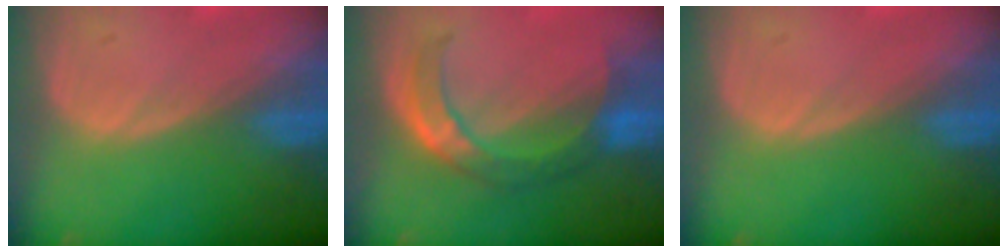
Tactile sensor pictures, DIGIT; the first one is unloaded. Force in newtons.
{"total": 6.8, "press": 6.6, "slide": 1.5}
{"total": 0.0}